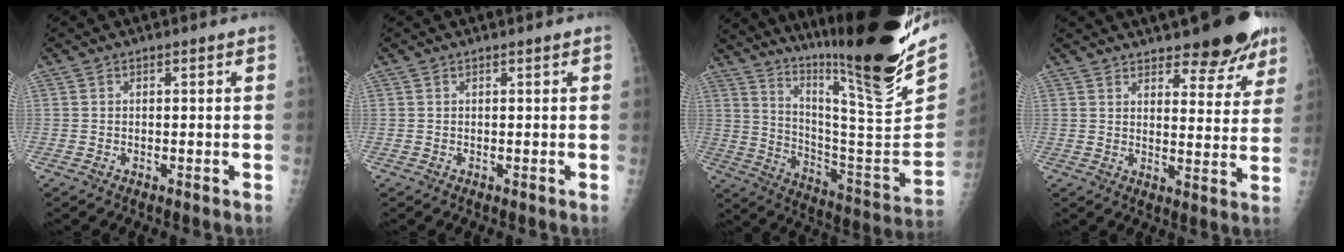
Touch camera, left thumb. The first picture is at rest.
{"total": 0.0}
{"total": 28.4, "force": [22.2, 1.6, 17.6], "torque": [-0.260, -0.144, 0.344]}
{"total": 12.3, "force": [9.2, 4.3, 6.9], "torque": [-0.047, -0.054, 0.119]}